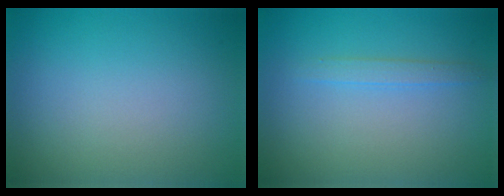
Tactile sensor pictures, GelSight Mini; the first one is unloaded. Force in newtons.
{"total": 1.3, "press": 1.3, "slide": 0.0}